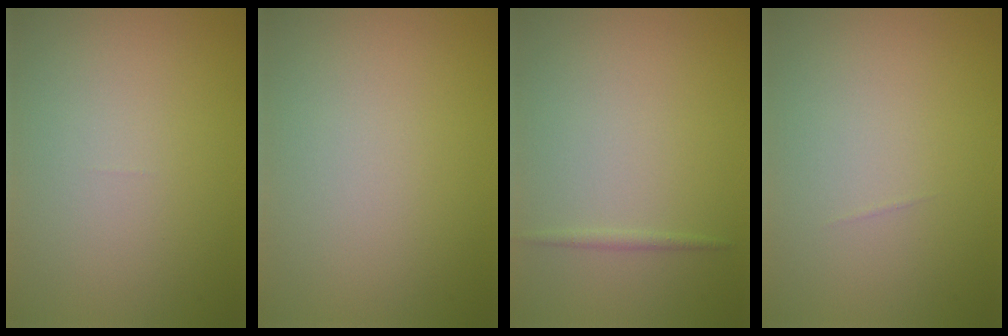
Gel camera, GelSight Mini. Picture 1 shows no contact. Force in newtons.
{"total": 0.0}
{"total": 0.6, "press": 0.6, "slide": 0.0}
{"total": 0.0}